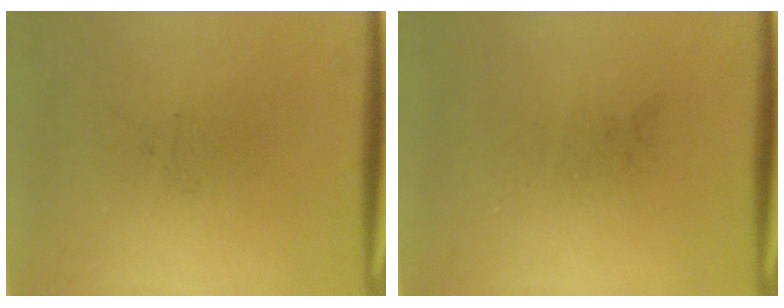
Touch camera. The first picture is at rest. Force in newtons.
{"total": 0.0}